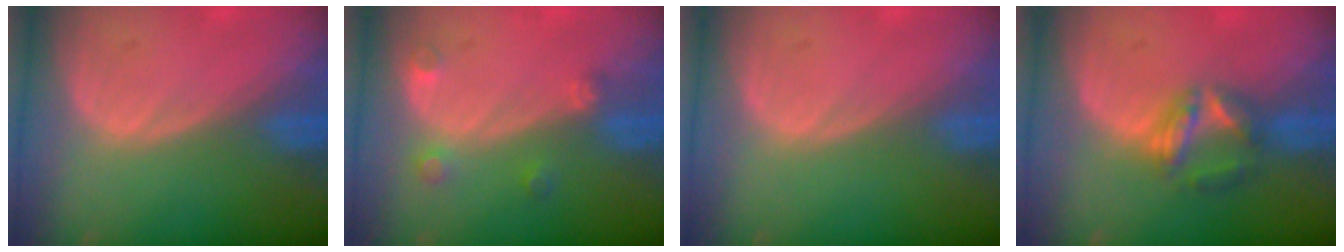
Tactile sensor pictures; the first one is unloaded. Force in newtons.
{"total": 2.6, "press": 2.6, "slide": 0.5}
{"total": 0.0}
{"total": 5.8, "press": 5.4, "slide": 2.3}